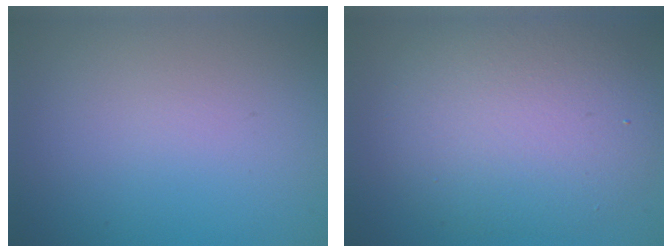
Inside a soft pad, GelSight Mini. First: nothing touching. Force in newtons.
{"total": 7.3, "press": 7.3, "slide": 0.7}